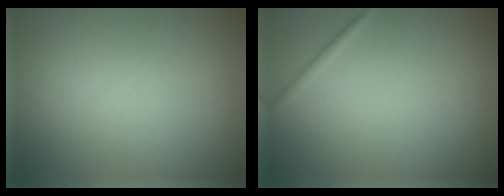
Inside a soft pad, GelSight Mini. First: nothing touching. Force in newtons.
{"total": 0.6, "press": 0.6, "slide": 0.0}